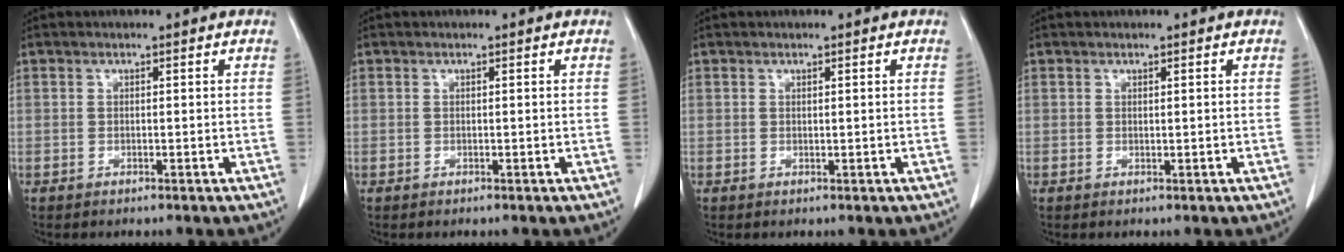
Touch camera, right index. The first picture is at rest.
{"total": 0.0}
{"total": 0.0}
{"total": 0.0}